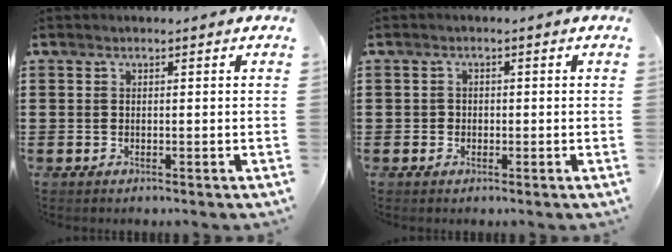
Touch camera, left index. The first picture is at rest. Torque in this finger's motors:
{"motor_torque": [-0.05, 0.06, -0.08, -0.01]}